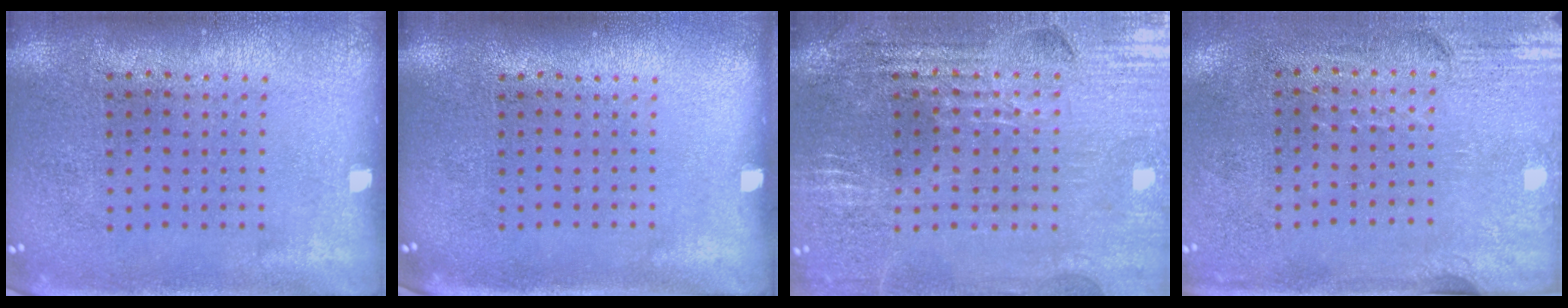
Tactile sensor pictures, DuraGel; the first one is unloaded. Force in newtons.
{"total": 0.0}
{"total": 3.0, "press": 3.0, "slide": 0.4}
{"total": 2.9, "press": 2.5, "slide": 1.5}